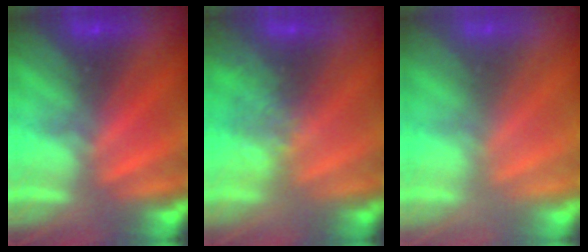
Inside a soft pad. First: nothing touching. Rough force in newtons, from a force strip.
{"total": 2.8}
{"total": 2.8}